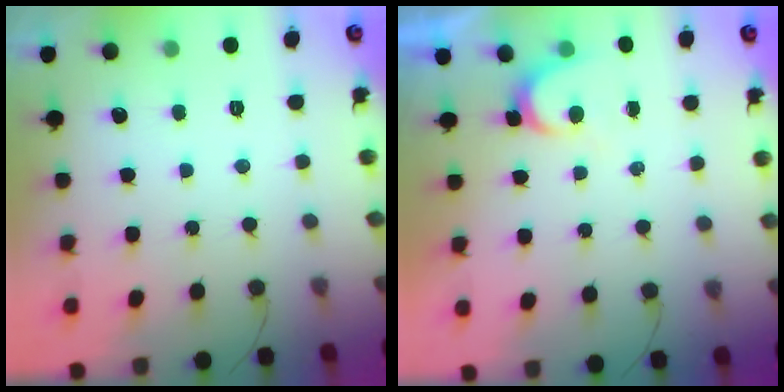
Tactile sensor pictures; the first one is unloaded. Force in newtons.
{"total": 4.8, "press": 4.8, "slide": 0.6}